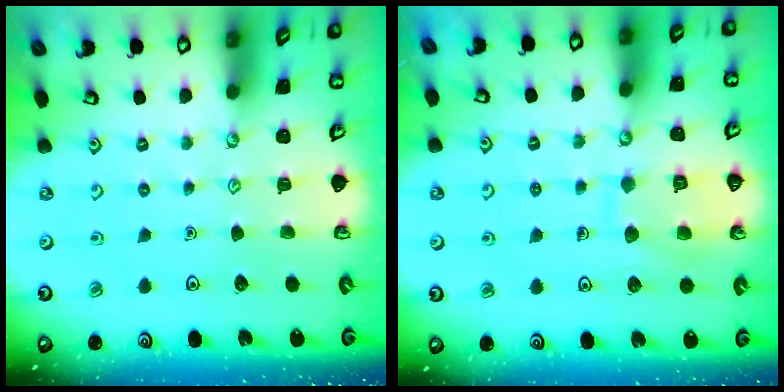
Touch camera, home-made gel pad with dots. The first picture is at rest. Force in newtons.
{"total": 9.5, "press": 9.5, "slide": 0.8}